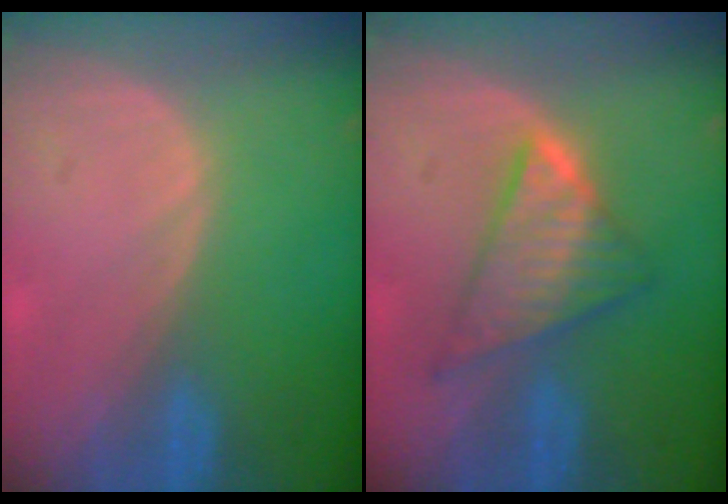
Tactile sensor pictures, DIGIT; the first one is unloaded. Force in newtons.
{"total": 7.0, "press": 7.0, "slide": 0.2}